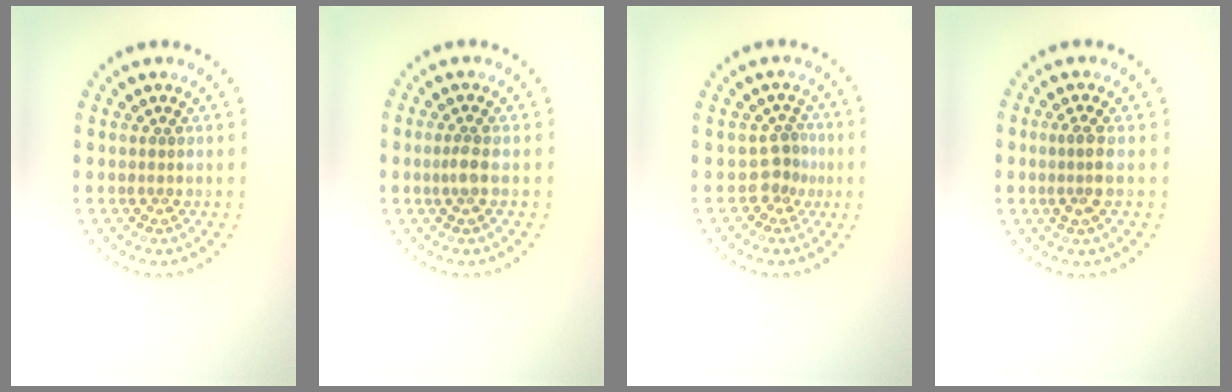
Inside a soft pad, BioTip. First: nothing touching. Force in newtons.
{"total": 1.5, "press": 1.1, "slide": 1.0}
{"total": 2.0, "press": 1.4, "slide": 1.4}
{"total": 2.0, "press": 1.6, "slide": 1.2}